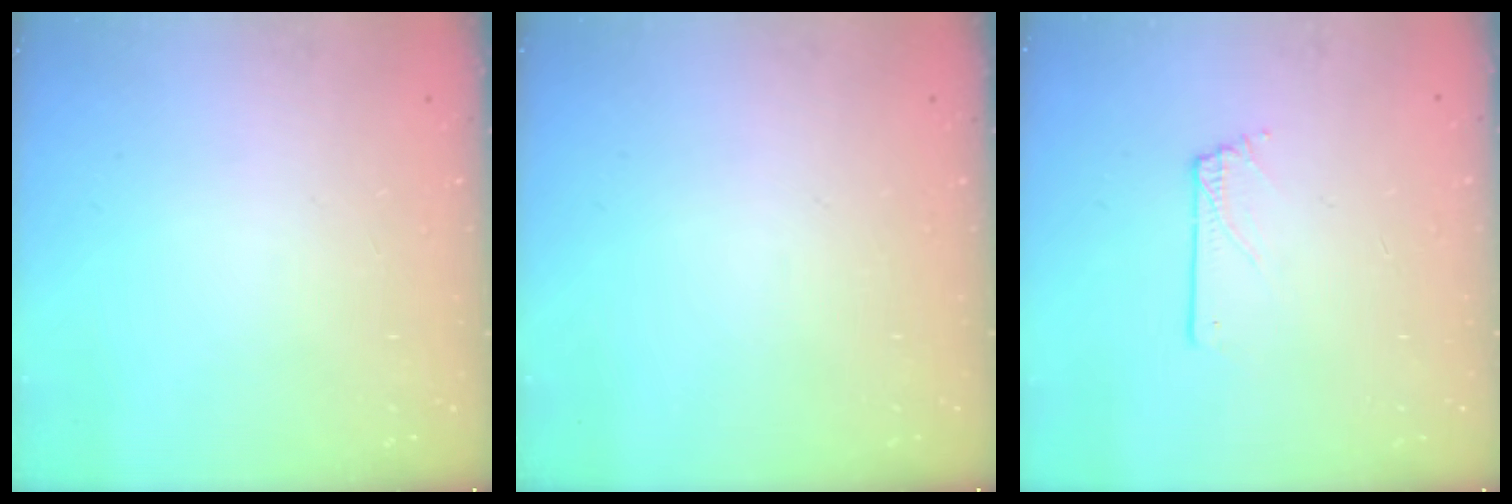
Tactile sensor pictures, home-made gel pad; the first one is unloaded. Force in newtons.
{"total": 0.0}
{"total": 0.7, "press": 0.7, "slide": 0.1}